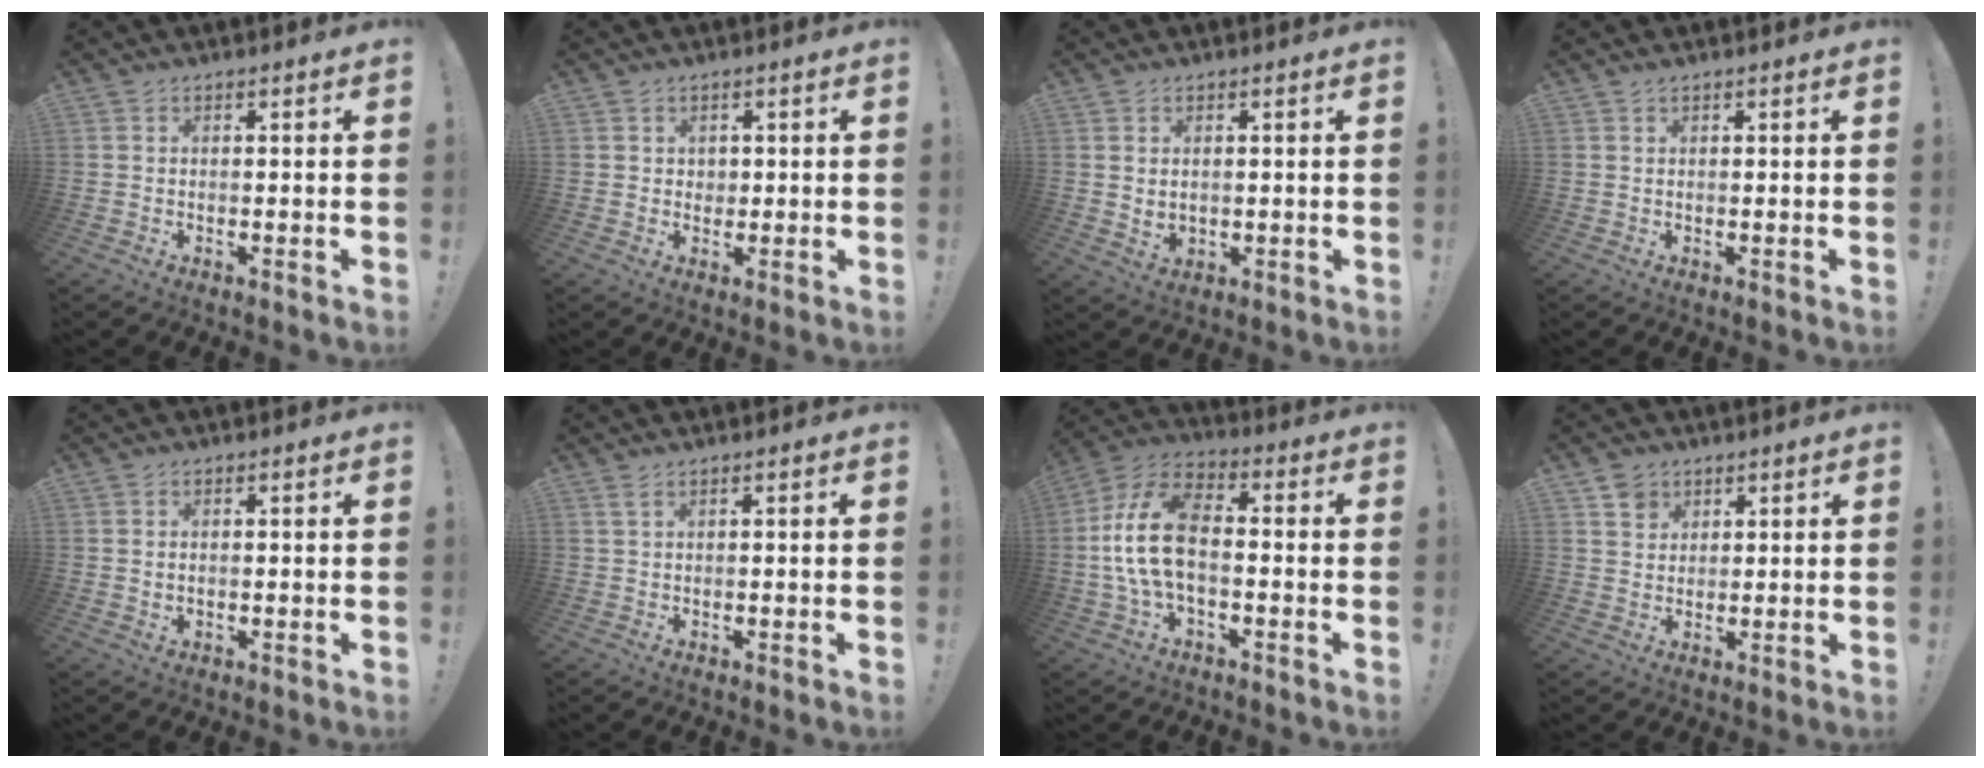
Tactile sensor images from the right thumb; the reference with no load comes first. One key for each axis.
{"total": 1.9, "fx": 0.7, "fy": 1.7, "fz": 0.3, "tx": 0.008, "ty": -0.005, "tz": 0.010}
{"total": 3.3, "fx": 1.5, "fy": 2.0, "fz": 2.1, "tx": -0.041, "ty": -0.012, "tz": 0.024}
{"total": 0.7, "fx": 0.5, "fy": 0.0, "fz": 0.4, "tx": -0.004, "ty": -0.002, "tz": 0.009}
{"total": 0.9, "fx": 0.4, "fy": 0.4, "fz": 0.8, "tx": -0.012, "ty": 0.000, "tz": 0.007}
{"total": 0.6, "fx": 0.3, "fy": 0.0, "fz": 0.5, "tx": -0.019, "ty": 0.004, "tz": 0.007}
{"total": 14.9, "fx": -1.5, "fy": 8.3, "fz": 12.2, "tx": -0.241, "ty": 0.021, "tz": -0.022}
{"total": 4.6, "fx": 2.8, "fy": 3.6, "fz": 0.6, "tx": 0.001, "ty": -0.019, "tz": 0.052}